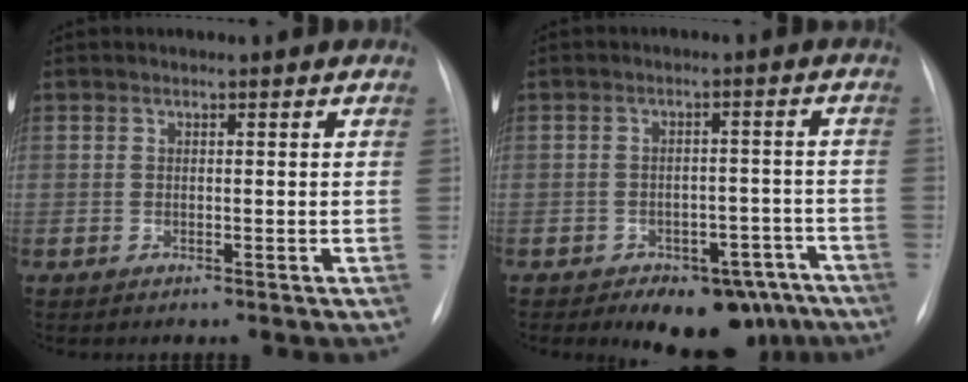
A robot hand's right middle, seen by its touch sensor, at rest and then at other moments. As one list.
[{"total": 11.0, "force": [-8.3, 5.4, 4.9], "torque": [-0.038, 0.025, -0.108]}]